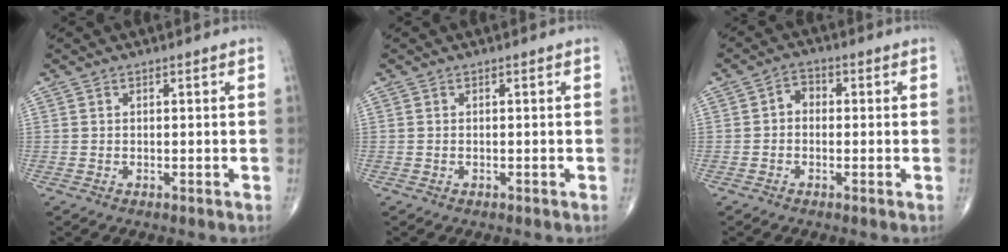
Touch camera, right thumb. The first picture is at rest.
{"total": 0.0}
{"total": 3.1, "force": [-0.2, 2.5, 1.9], "torque": [-0.015, 0.015, -0.016]}